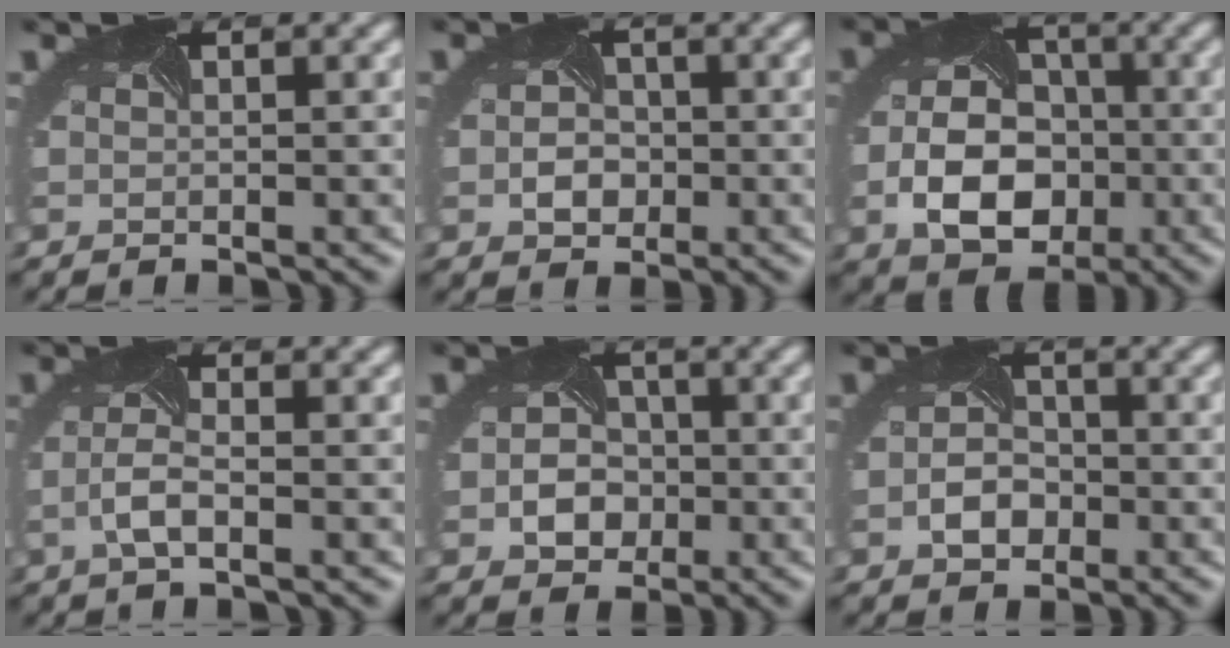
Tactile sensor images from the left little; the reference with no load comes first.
{"total": 2.6, "force": [-0.6, 2.1, 1.4], "torque": [-0.027, -0.004, -0.016]}
{"total": 7.6, "force": [-1.9, 5.6, 4.8], "torque": [-0.098, -0.019, -0.026]}
{"total": 2.4, "force": [-0.9, 0.7, 2.1], "torque": [-0.055, -0.004, -0.018]}
{"total": 3.7, "force": [-1.0, 3.0, 1.8], "torque": [-0.031, -0.005, -0.018]}
{"total": 2.8, "force": [-1.2, 2.0, 1.6], "torque": [-0.032, -0.003, -0.025]}